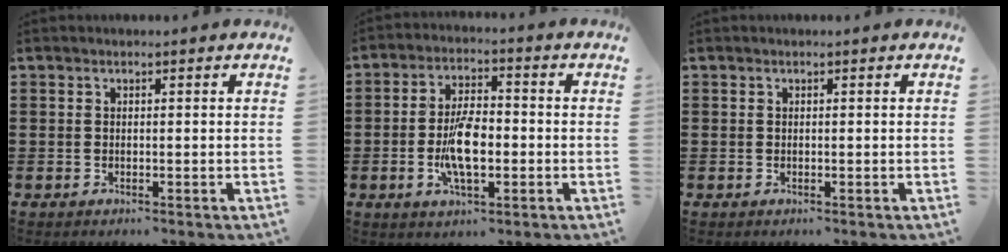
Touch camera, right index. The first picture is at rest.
{"total": 8.3, "force": [-1.7, 3.5, 7.3], "torque": [-0.157, -0.003, -0.036]}
{"total": 0.0}